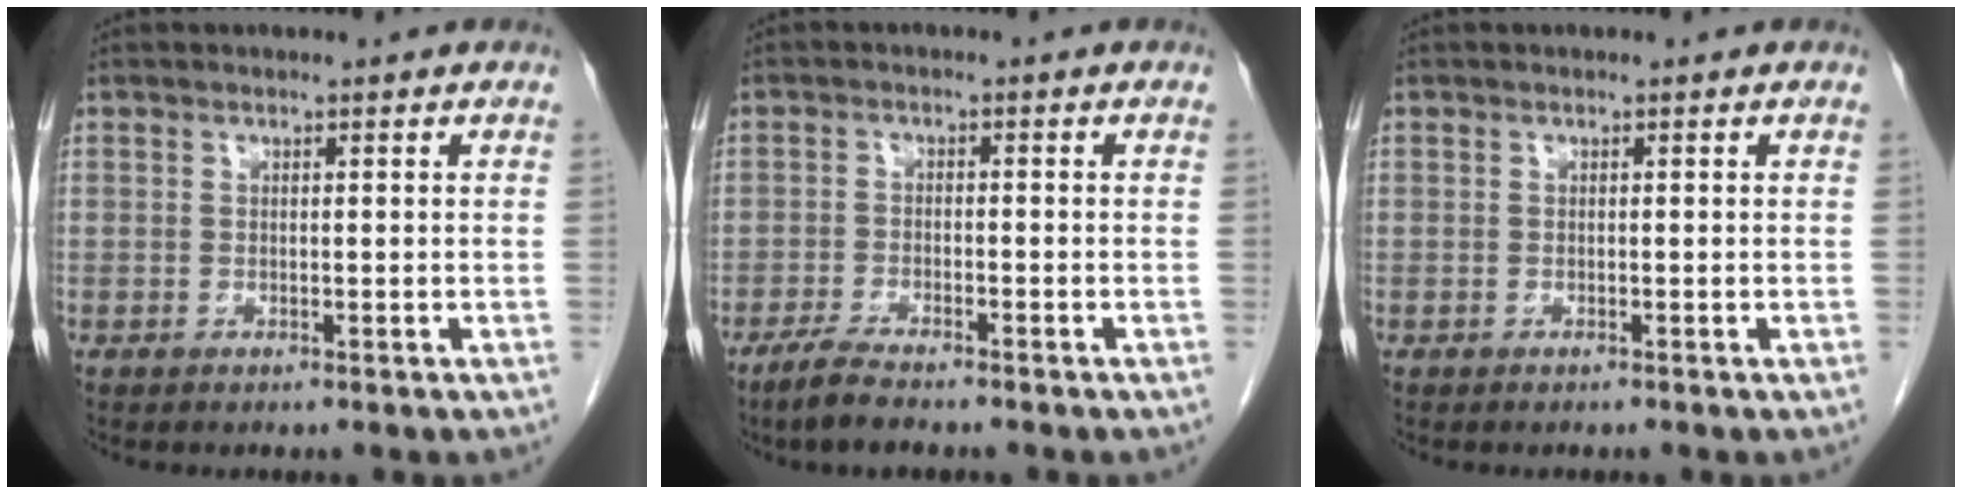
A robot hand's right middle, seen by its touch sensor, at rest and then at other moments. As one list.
[{"total": 4.4, "force": [-3.5, 0.6, 2.7], "torque": [-0.056, -0.009, -0.061]}, {"total": 0.0}]